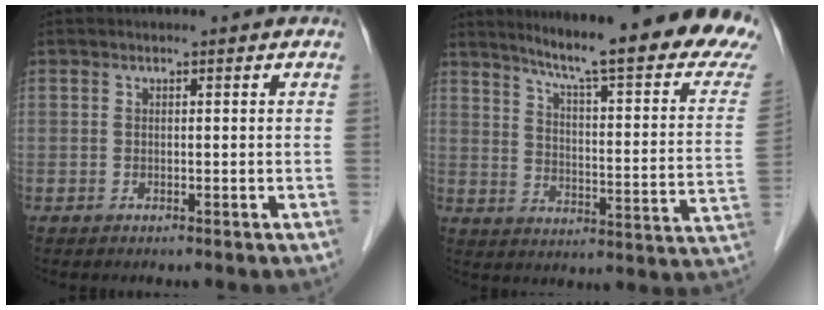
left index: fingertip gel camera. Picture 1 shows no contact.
{"total": 24.6, "force": [20.5, 0.8, 13.5], "torque": [-0.189, -0.066, 0.256]}